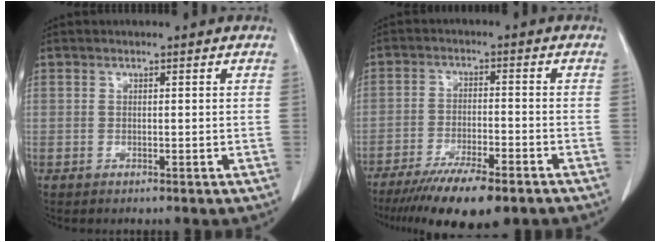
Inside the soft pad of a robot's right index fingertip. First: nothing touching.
{"total": 12.4, "force": [-9.2, 2.2, 8.0], "torque": [-0.127, -0.025, -0.145]}